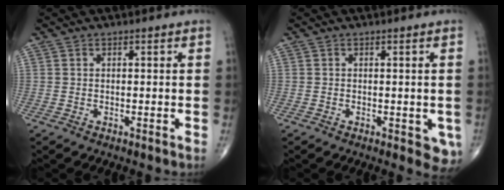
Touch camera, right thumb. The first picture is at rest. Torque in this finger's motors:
{"motor_torque": [1.99, 3.02, 0.26, 0.48, 0.16]}